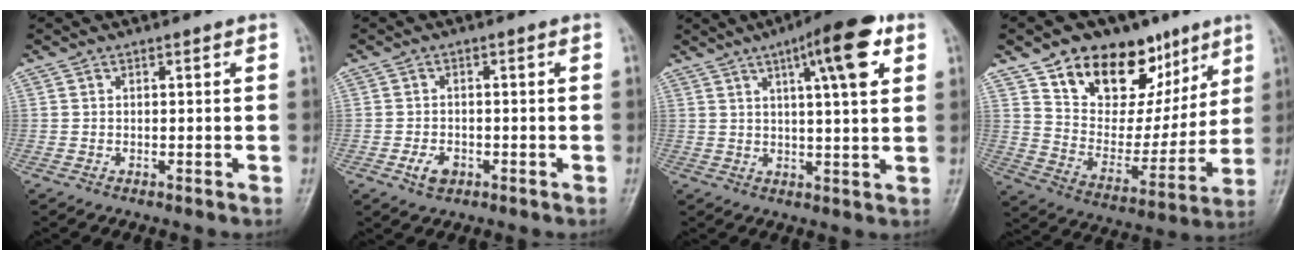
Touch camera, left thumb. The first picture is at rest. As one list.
[{"total": 3.2, "force": [-1.4, 2.2, 1.9], "torque": [-0.029, 0.004, -0.022]}, {"total": 12.1, "force": [5.4, 2.5, 10.6], "torque": [-0.147, -0.009, 0.073]}, {"total": 22.0, "force": [12.5, 13.3, 12.2], "torque": [-0.130, -0.044, 0.211]}]